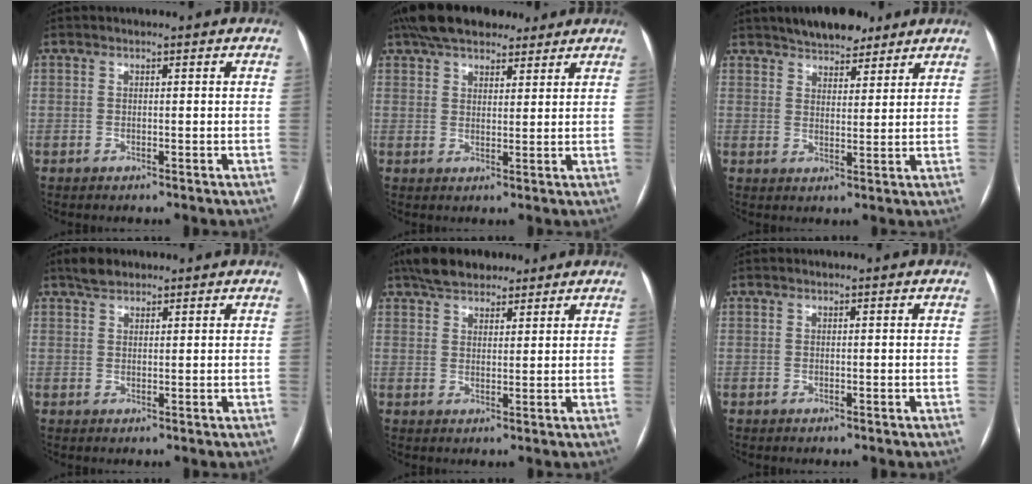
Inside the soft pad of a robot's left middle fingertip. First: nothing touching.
{"total": 12.1, "force": [9.6, 4.9, 5.5], "torque": [-0.084, 0.041, 0.151]}
{"total": 7.8, "force": [6.3, 3.0, 3.5], "torque": [-0.047, 0.012, 0.101]}
{"total": 2.7, "force": [2.1, 1.3, 1.0], "torque": [-0.021, 0.011, 0.035]}
{"total": 7.4, "force": [5.8, 3.4, 3.0], "torque": [-0.049, 0.022, 0.100]}
{"total": 0.0}